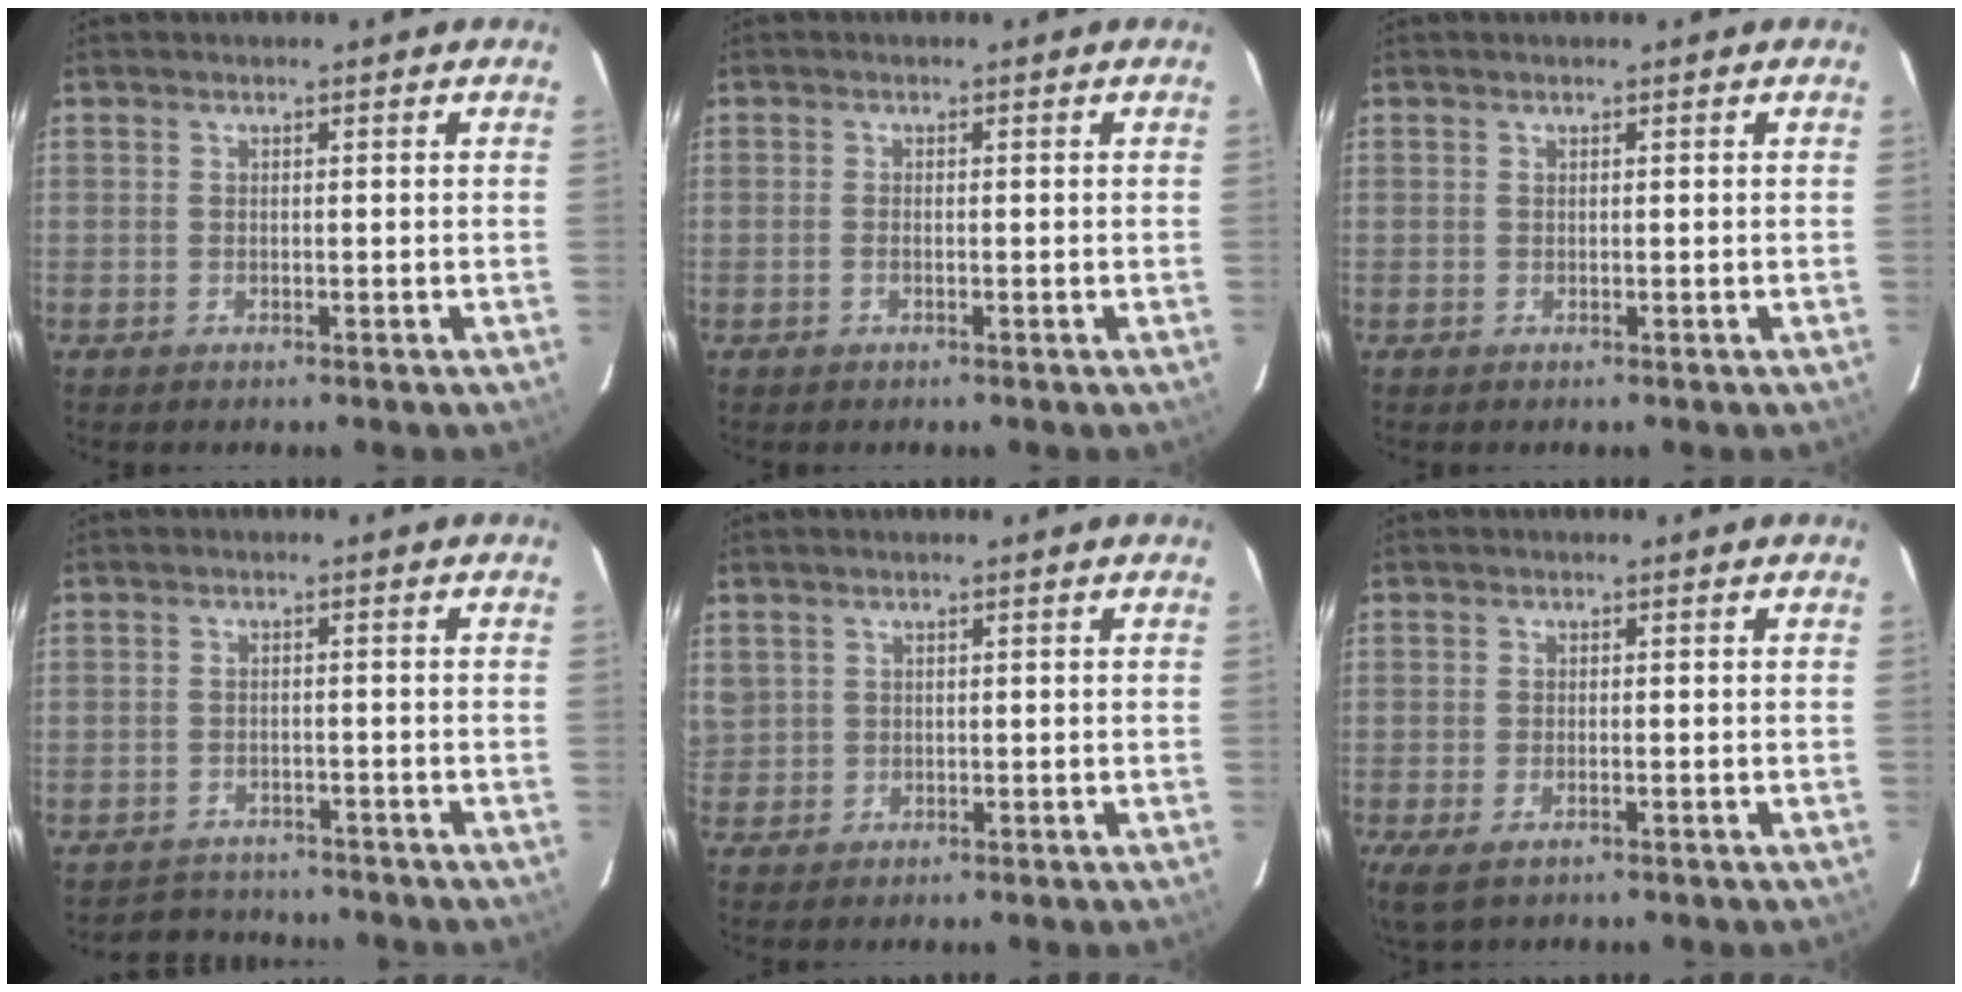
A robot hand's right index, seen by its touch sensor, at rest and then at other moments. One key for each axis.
{"total": 0.9, "fx": -0.4, "fy": 0.4, "fz": 0.6, "tx": -0.016, "ty": 0.001, "tz": -0.009}
{"total": 0.0}
{"total": 5.5, "fx": -5.1, "fy": 2.1, "fz": 0.2, "tx": -0.015, "ty": 0.008, "tz": -0.077}
{"total": 2.7, "fx": 0.8, "fy": 2.5, "fz": 0.4, "tx": 0.001, "ty": 0.005, "tz": 0.021}
{"total": 4.7, "fx": -2.7, "fy": 2.0, "fz": 3.3, "tx": -0.072, "ty": -0.018, "tz": -0.044}